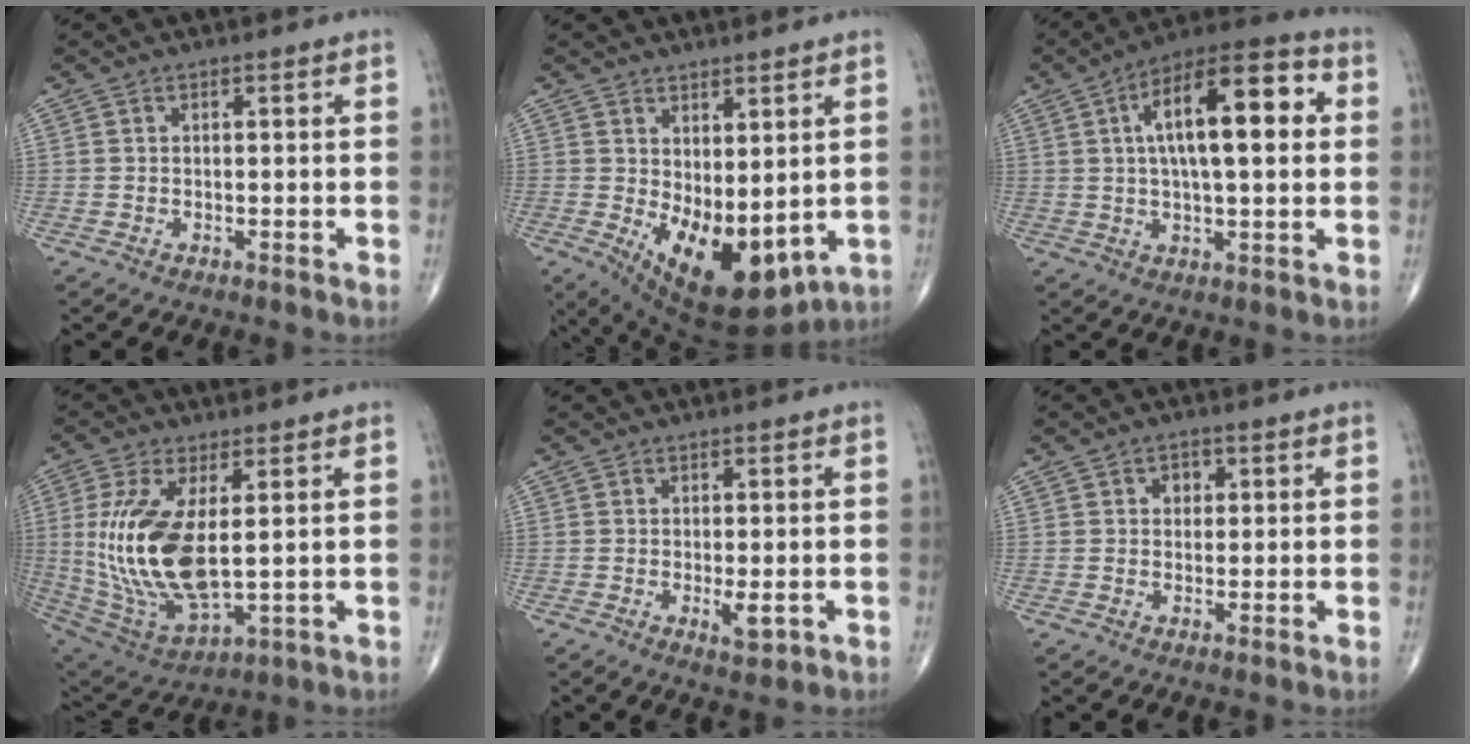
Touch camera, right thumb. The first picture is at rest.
{"total": 14.3, "force": [-1.3, 7.2, 12.3], "torque": [-0.177, -0.027, 0.009]}
{"total": 18.0, "force": [3.6, 6.7, 16.3], "torque": [-0.241, 0.022, 0.047]}
{"total": 18.2, "force": [1.5, 7.9, 16.4], "torque": [-0.344, -0.022, 0.046]}
{"total": 3.0, "force": [-0.7, 1.1, 2.6], "torque": [-0.039, -0.007, -0.007]}
{"total": 2.4, "force": [0.7, 2.0, 1.2], "torque": [-0.003, 0.001, 0.006]}